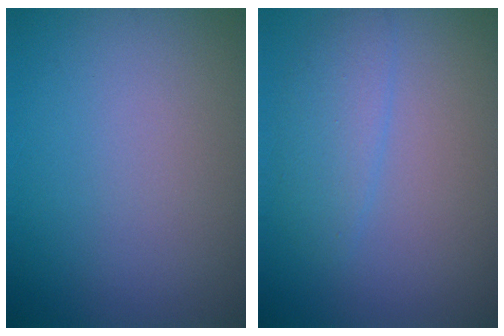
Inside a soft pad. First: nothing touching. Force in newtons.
{"total": 2.3, "press": 2.3, "slide": 0.0}